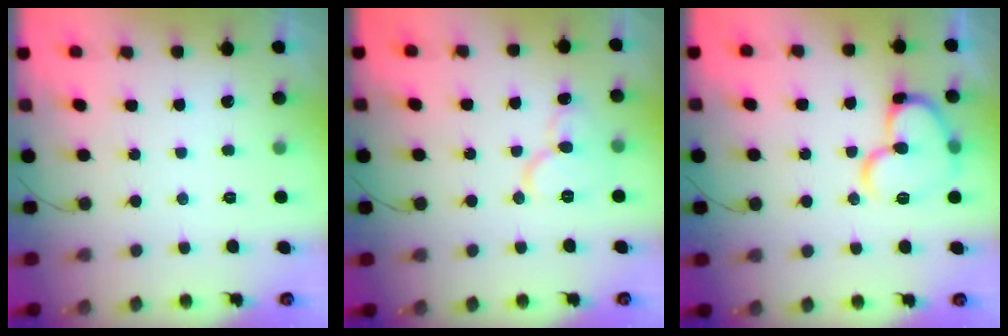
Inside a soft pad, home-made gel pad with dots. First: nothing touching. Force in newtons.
{"total": 9.0, "press": 8.9, "slide": 1.0}
{"total": 14.8, "press": 14.7, "slide": 1.5}